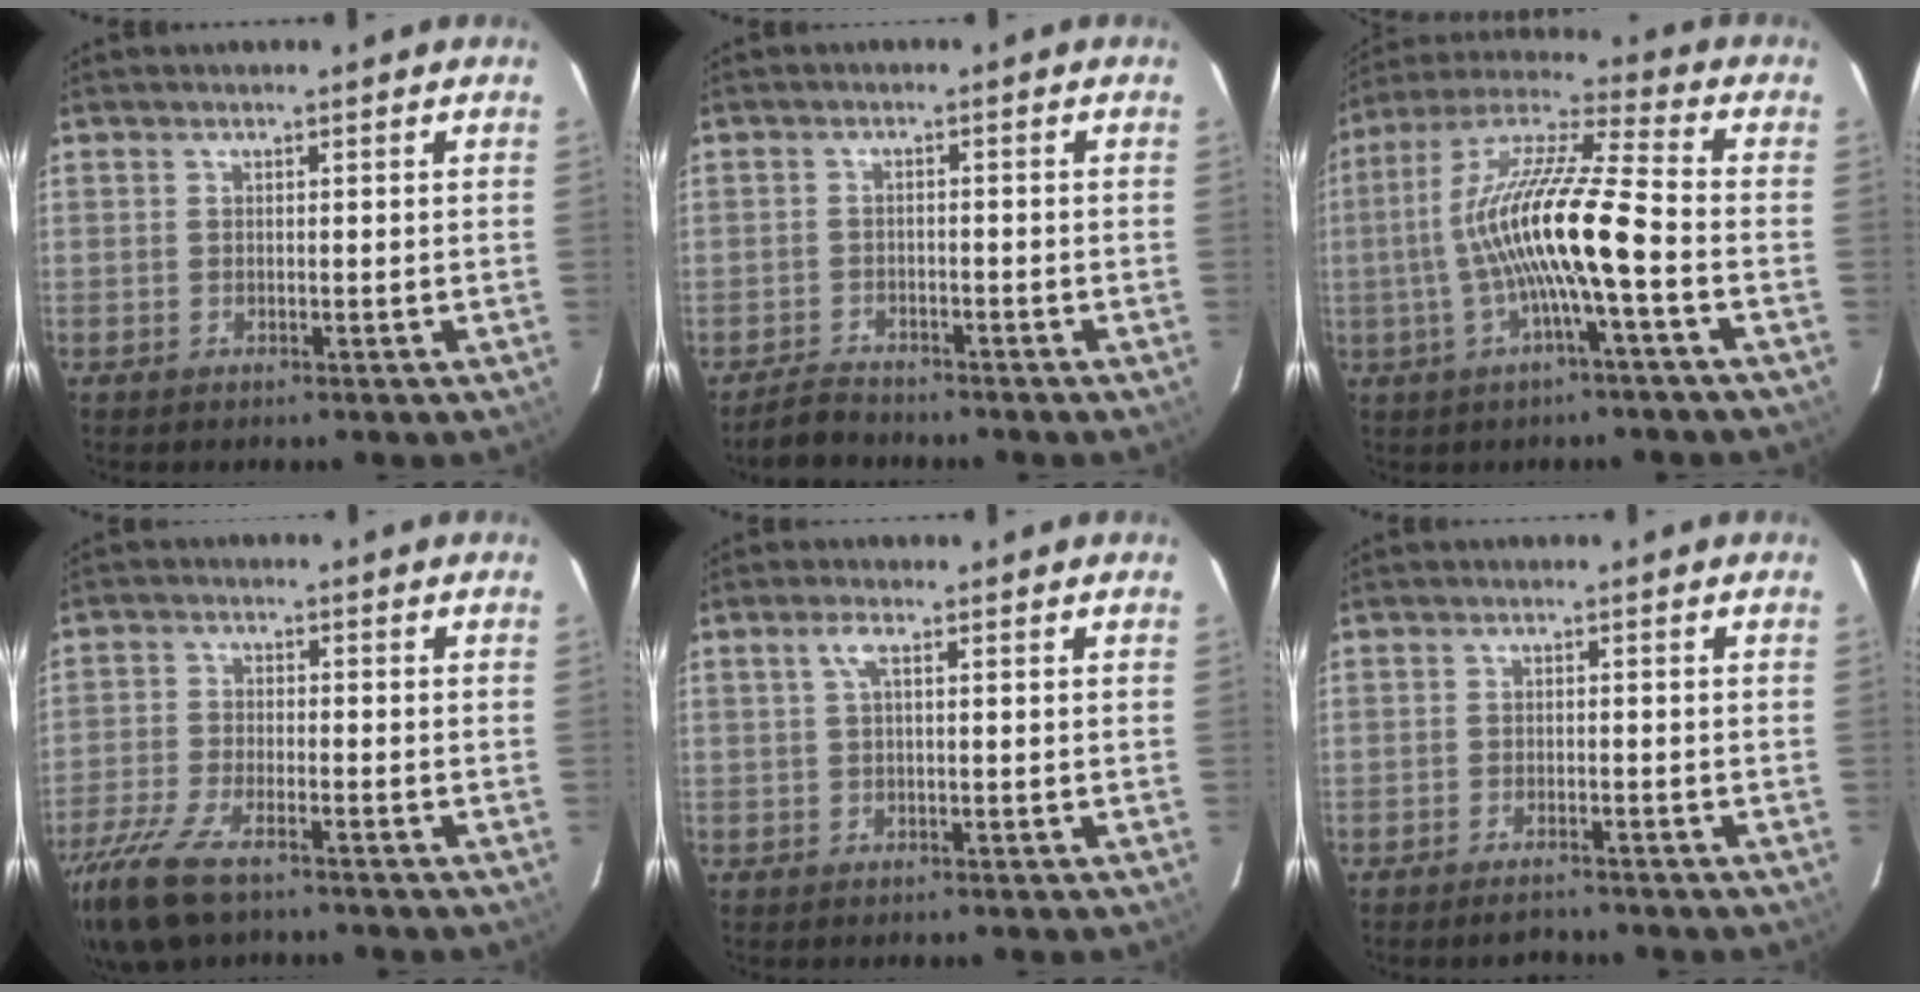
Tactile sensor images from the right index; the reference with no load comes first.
{"total": 3.5, "force": [-3.1, 1.6, 0.1], "torque": [-0.015, 0.011, -0.055]}
{"total": 15.4, "force": [-3.1, 0.9, 15.0], "torque": [-0.284, 0.008, -0.061]}
{"total": 12.6, "force": [-9.3, 4.2, 7.4], "torque": [-0.182, -0.039, -0.180]}
{"total": 2.0, "force": [0.5, 0.2, 2.0], "torque": [-0.040, 0.006, 0.007]}
{"total": 3.4, "force": [-3.0, 1.0, 1.2], "torque": [-0.028, -0.001, -0.047]}